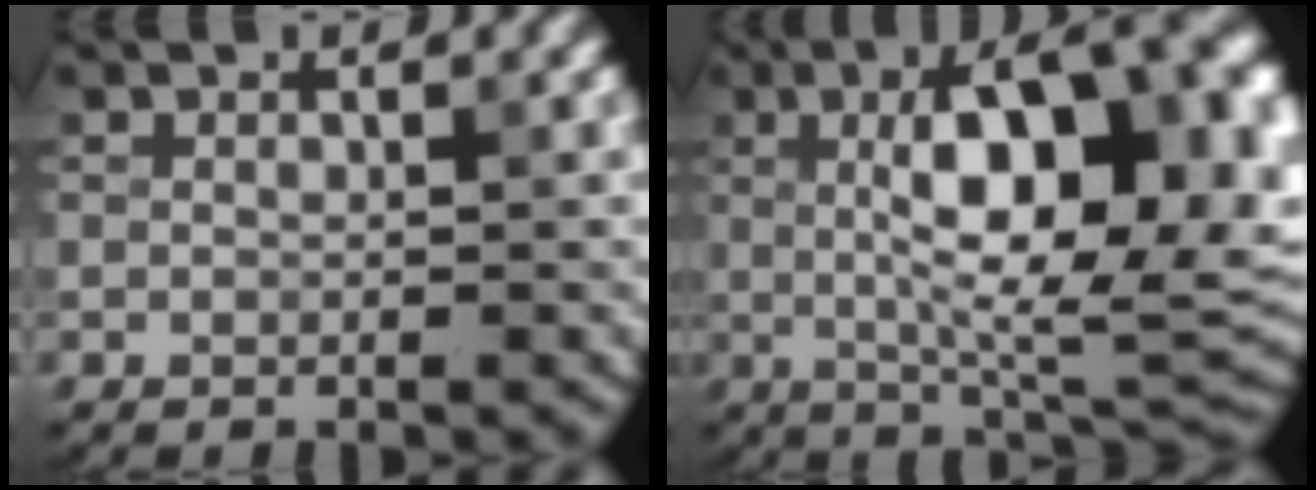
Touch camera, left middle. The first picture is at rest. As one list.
[{"total": 14.2, "force": [2.0, 4.9, 13.1], "torque": [-0.182, 0.014, 0.028]}]